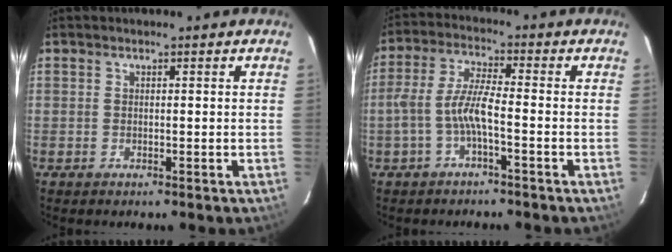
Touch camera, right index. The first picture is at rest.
{"total": 6.4, "force": [-2.4, 1.0, 5.8], "torque": [-0.131, 0.009, -0.043]}